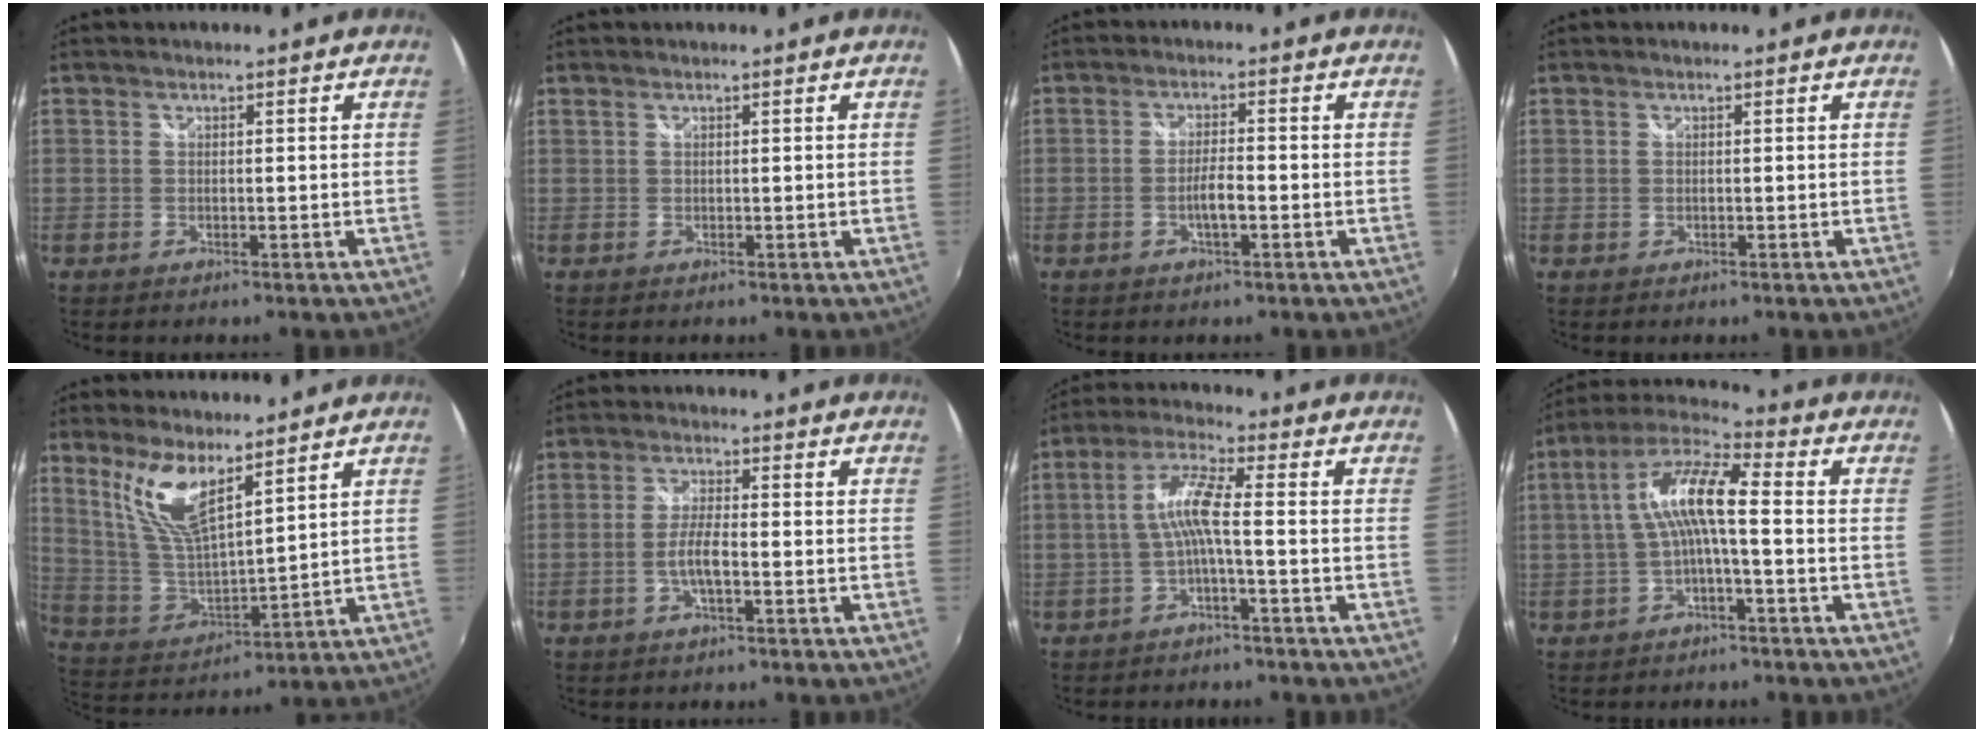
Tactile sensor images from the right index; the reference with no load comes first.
{"total": 0.0}
{"total": 3.0, "force": [-1.2, 0.4, 2.8], "torque": [-0.058, 0.005, -0.022]}
{"total": 0.0}
{"total": 10.9, "force": [7.3, 2.8, 7.7], "torque": [-0.154, -0.005, 0.155]}
{"total": 3.8, "force": [-1.4, 0.5, 3.5], "torque": [-0.077, 0.005, -0.027]}
{"total": 5.8, "force": [-2.0, 0.0, 5.5], "torque": [-0.126, 0.011, -0.036]}
{"total": 9.9, "force": [-0.8, 2.0, 9.6], "torque": [-0.200, 0.023, -0.017]}